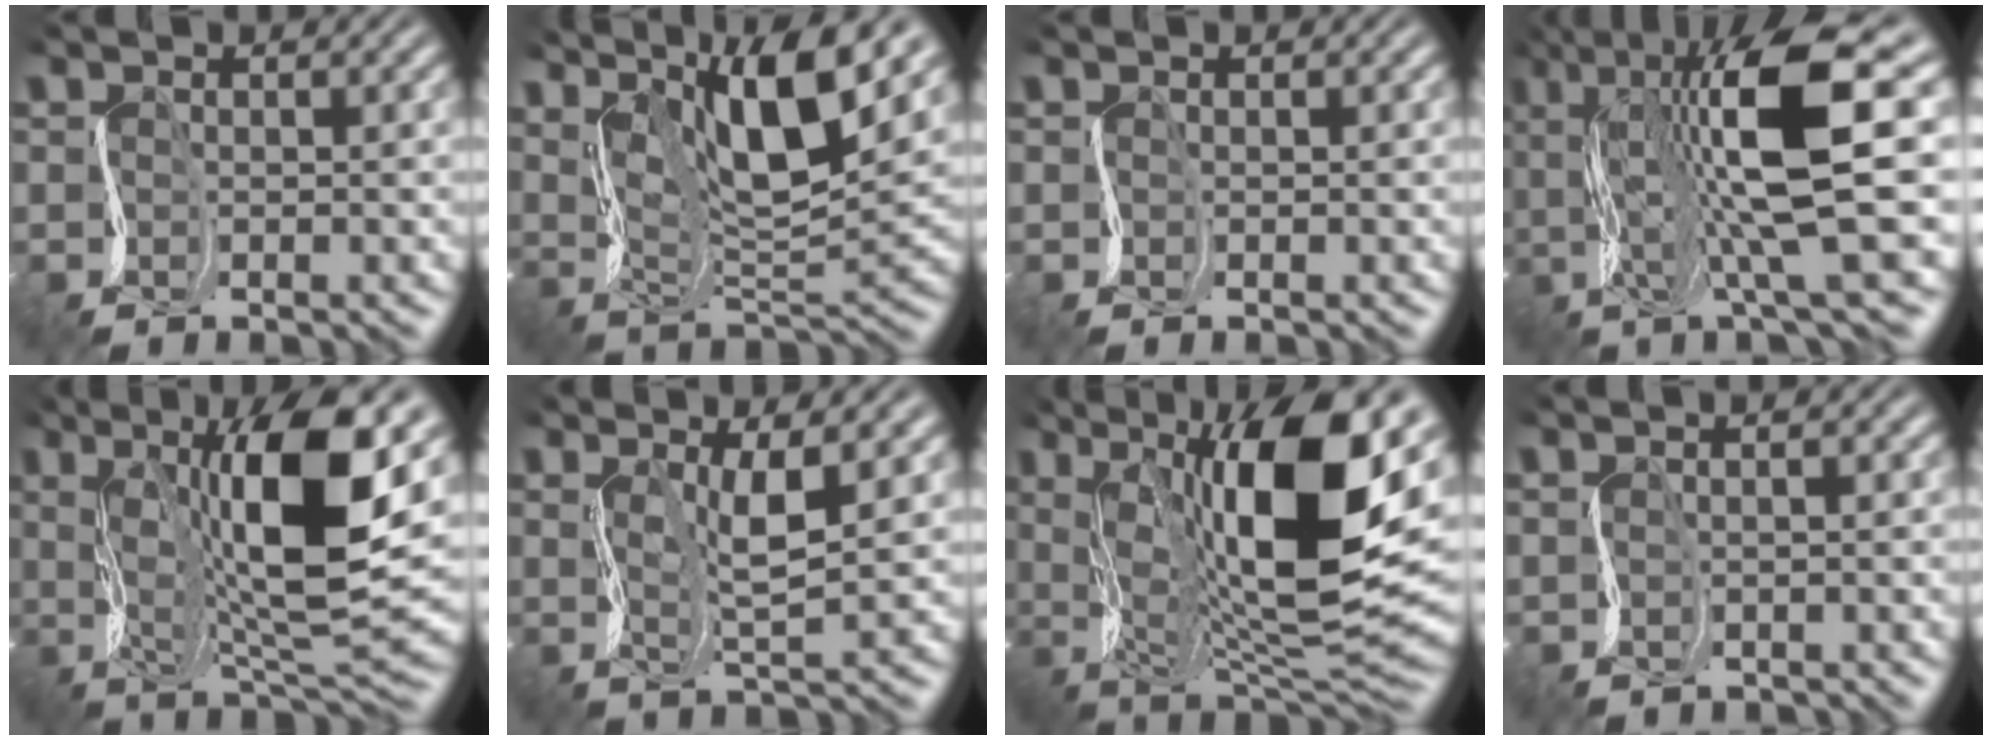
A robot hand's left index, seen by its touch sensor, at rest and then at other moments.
{"total": 9.0, "force": [6.1, 1.2, 6.4], "torque": [-0.109, 0.011, 0.103]}
{"total": 0.0}
{"total": 11.5, "force": [3.8, 2.7, 10.5], "torque": [-0.189, 0.018, 0.062]}
{"total": 10.9, "force": [3.6, 2.6, 10.0], "torque": [-0.168, 0.009, 0.061]}
{"total": 3.2, "force": [2.3, -0.2, 2.1], "torque": [-0.052, 0.008, 0.036]}
{"total": 13.6, "force": [4.1, 4.5, 12.1], "torque": [-0.199, 0.002, 0.063]}
{"total": 1.5, "force": [1.5, 0.0, -0.2], "torque": [0.012, 0.012, 0.007]}